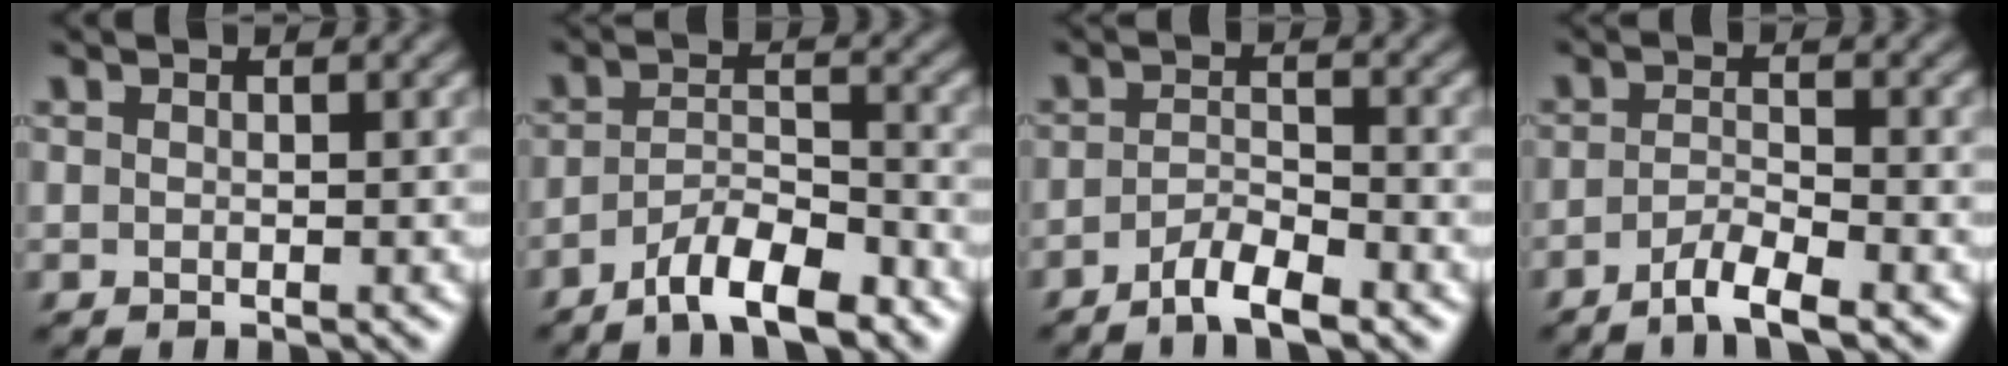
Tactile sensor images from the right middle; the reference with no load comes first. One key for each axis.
{"total": 5.7, "fx": -4.3, "fy": 1.4, "fz": 3.5, "tx": -0.059, "ty": 0.001, "tz": -0.074}
{"total": 3.1, "fx": -2.3, "fy": 0.7, "fz": 2.1, "tx": -0.039, "ty": 0.002, "tz": -0.047}
{"total": 3.1, "fx": -2.1, "fy": 0.5, "fz": 2.3, "tx": -0.040, "ty": 0.000, "tz": -0.047}